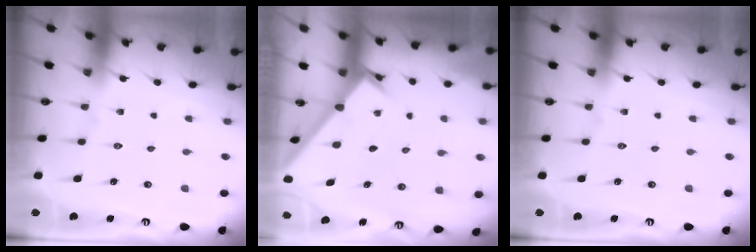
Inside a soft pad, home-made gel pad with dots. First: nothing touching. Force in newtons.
{"total": 2.0, "press": 2.0, "slide": 0.1}
{"total": 0.0}